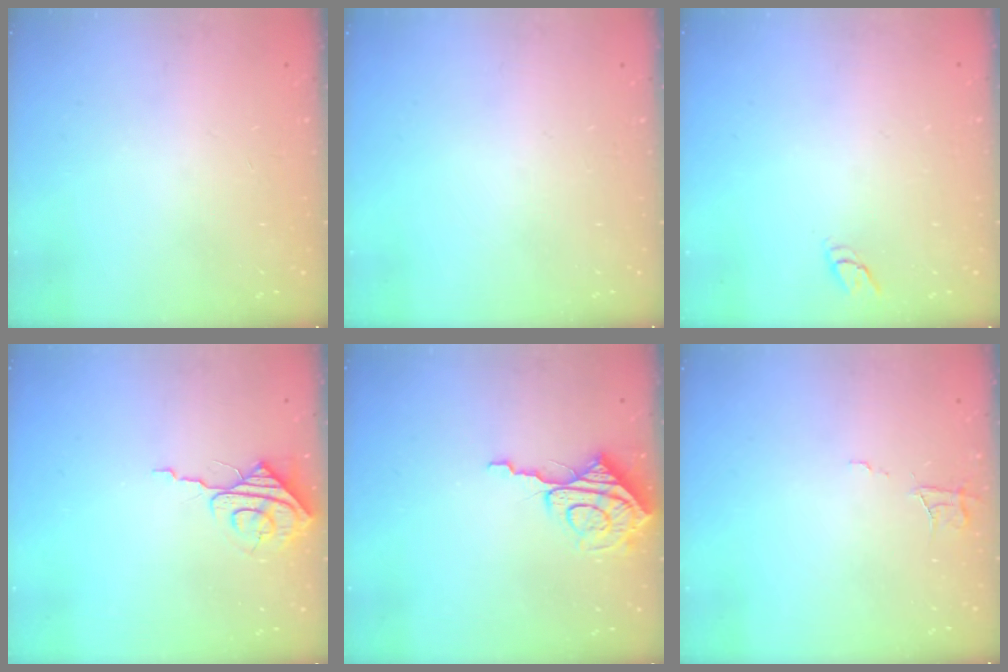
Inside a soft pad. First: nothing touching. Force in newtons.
{"total": 0.0}
{"total": 3.7, "press": 3.7, "slide": 0.3}
{"total": 8.7, "press": 8.7, "slide": 0.4}
{"total": 9.7, "press": 9.7, "slide": 0.8}
{"total": 5.6, "press": 5.6, "slide": 0.3}